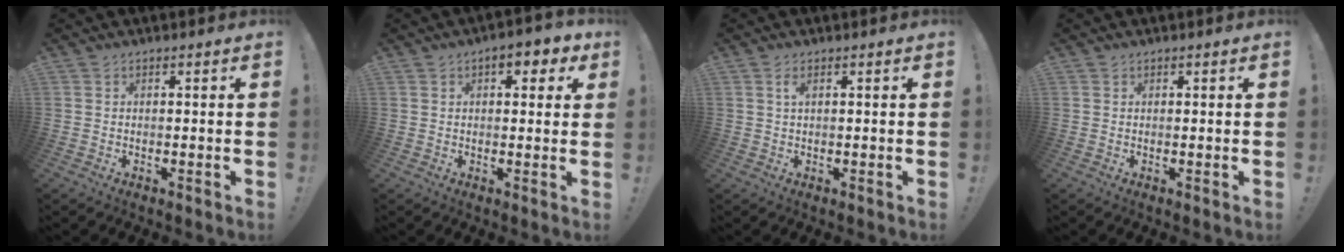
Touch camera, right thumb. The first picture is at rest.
{"total": 5.9, "force": [2.8, 2.9, 4.2], "torque": [-0.052, -0.003, 0.045]}
{"total": 1.7, "force": [0.7, 0.5, 1.5], "torque": [-0.027, -0.001, 0.010]}
{"total": 0.0}